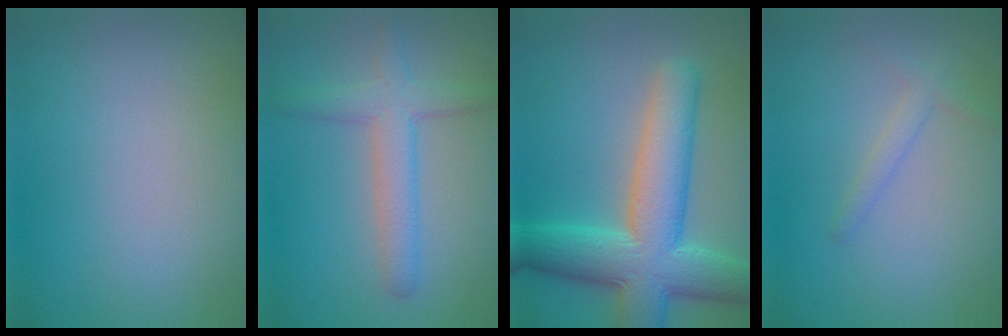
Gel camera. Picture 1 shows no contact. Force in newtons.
{"total": 3.8, "press": 3.8, "slide": 0.2}
{"total": 10.1, "press": 10.1, "slide": 0.5}
{"total": 1.4, "press": 1.4, "slide": 0.1}